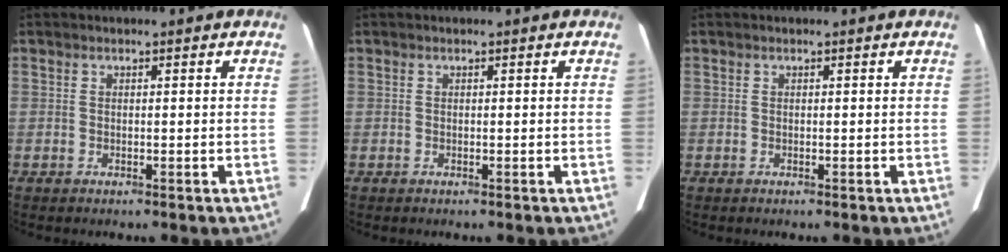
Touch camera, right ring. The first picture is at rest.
{"total": 0.0}
{"total": 0.0}